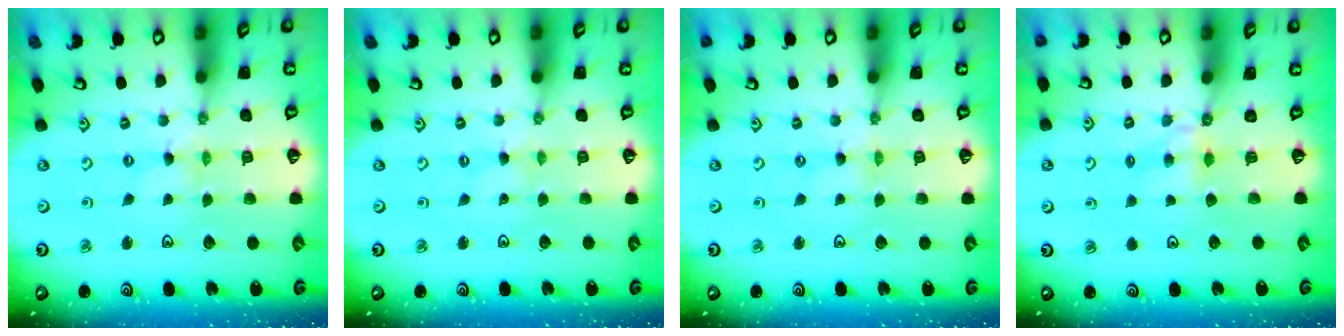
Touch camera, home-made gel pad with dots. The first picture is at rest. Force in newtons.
{"total": 0.0}
{"total": 0.0}
{"total": 4.3, "press": 4.3, "slide": 0.4}